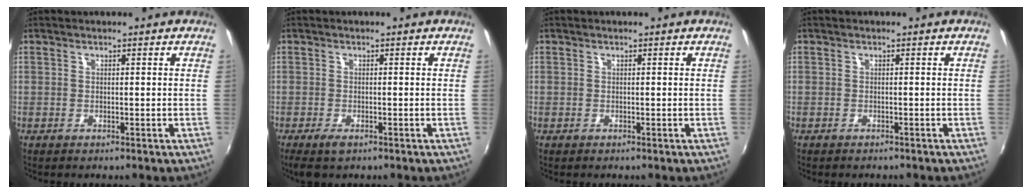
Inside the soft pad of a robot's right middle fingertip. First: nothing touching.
{"total": 2.8, "force": [-1.9, 1.0, 1.9], "torque": [-0.041, -0.010, -0.032]}
{"total": 0.0}
{"total": 0.8, "force": [-0.7, 0.3, 0.2], "torque": [-0.008, -0.004, -0.010]}